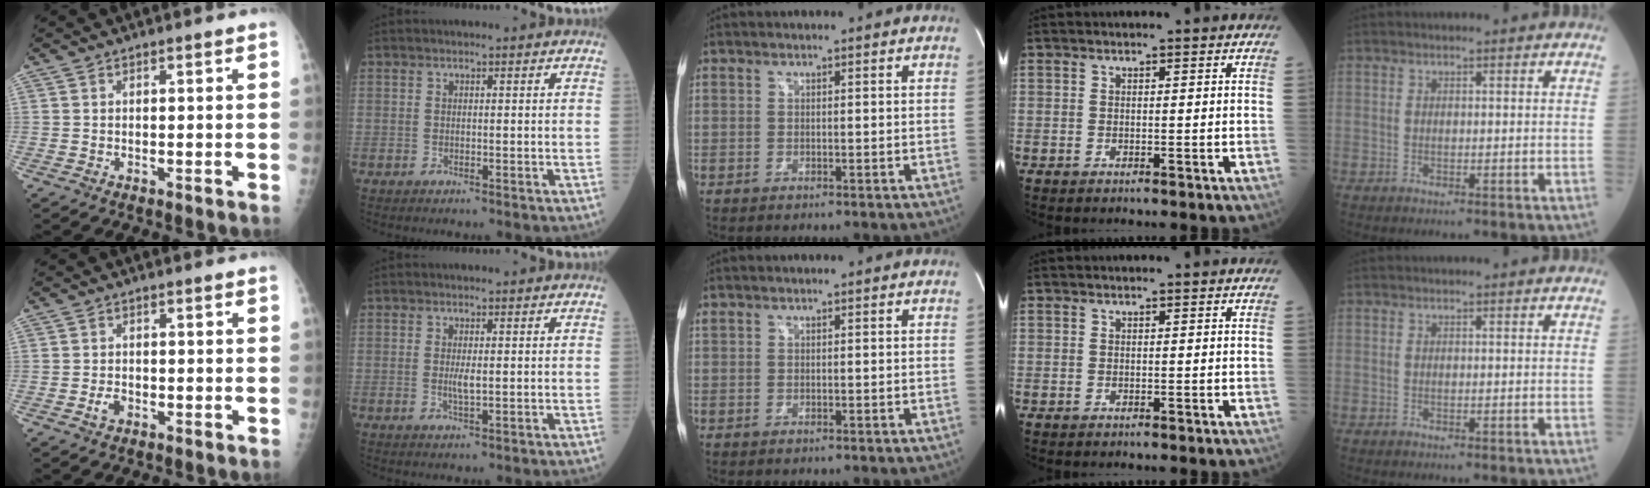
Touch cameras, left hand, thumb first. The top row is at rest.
{"thumb": {"total": 2.0, "force": [-0.8, 1.4, 1.1], "torque": [-0.016, 0.004, -0.015]}, "index": {"total": 1.9, "force": [0.1, 0.3, 1.9], "torque": [-0.041, -0.003, 0.003]}}